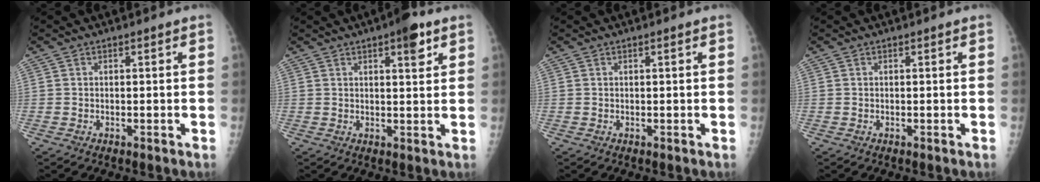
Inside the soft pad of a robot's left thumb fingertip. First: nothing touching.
{"total": 5.3, "force": [2.9, 1.6, 4.1], "torque": [-0.045, -0.011, 0.036]}
{"total": 0.0}
{"total": 0.0}